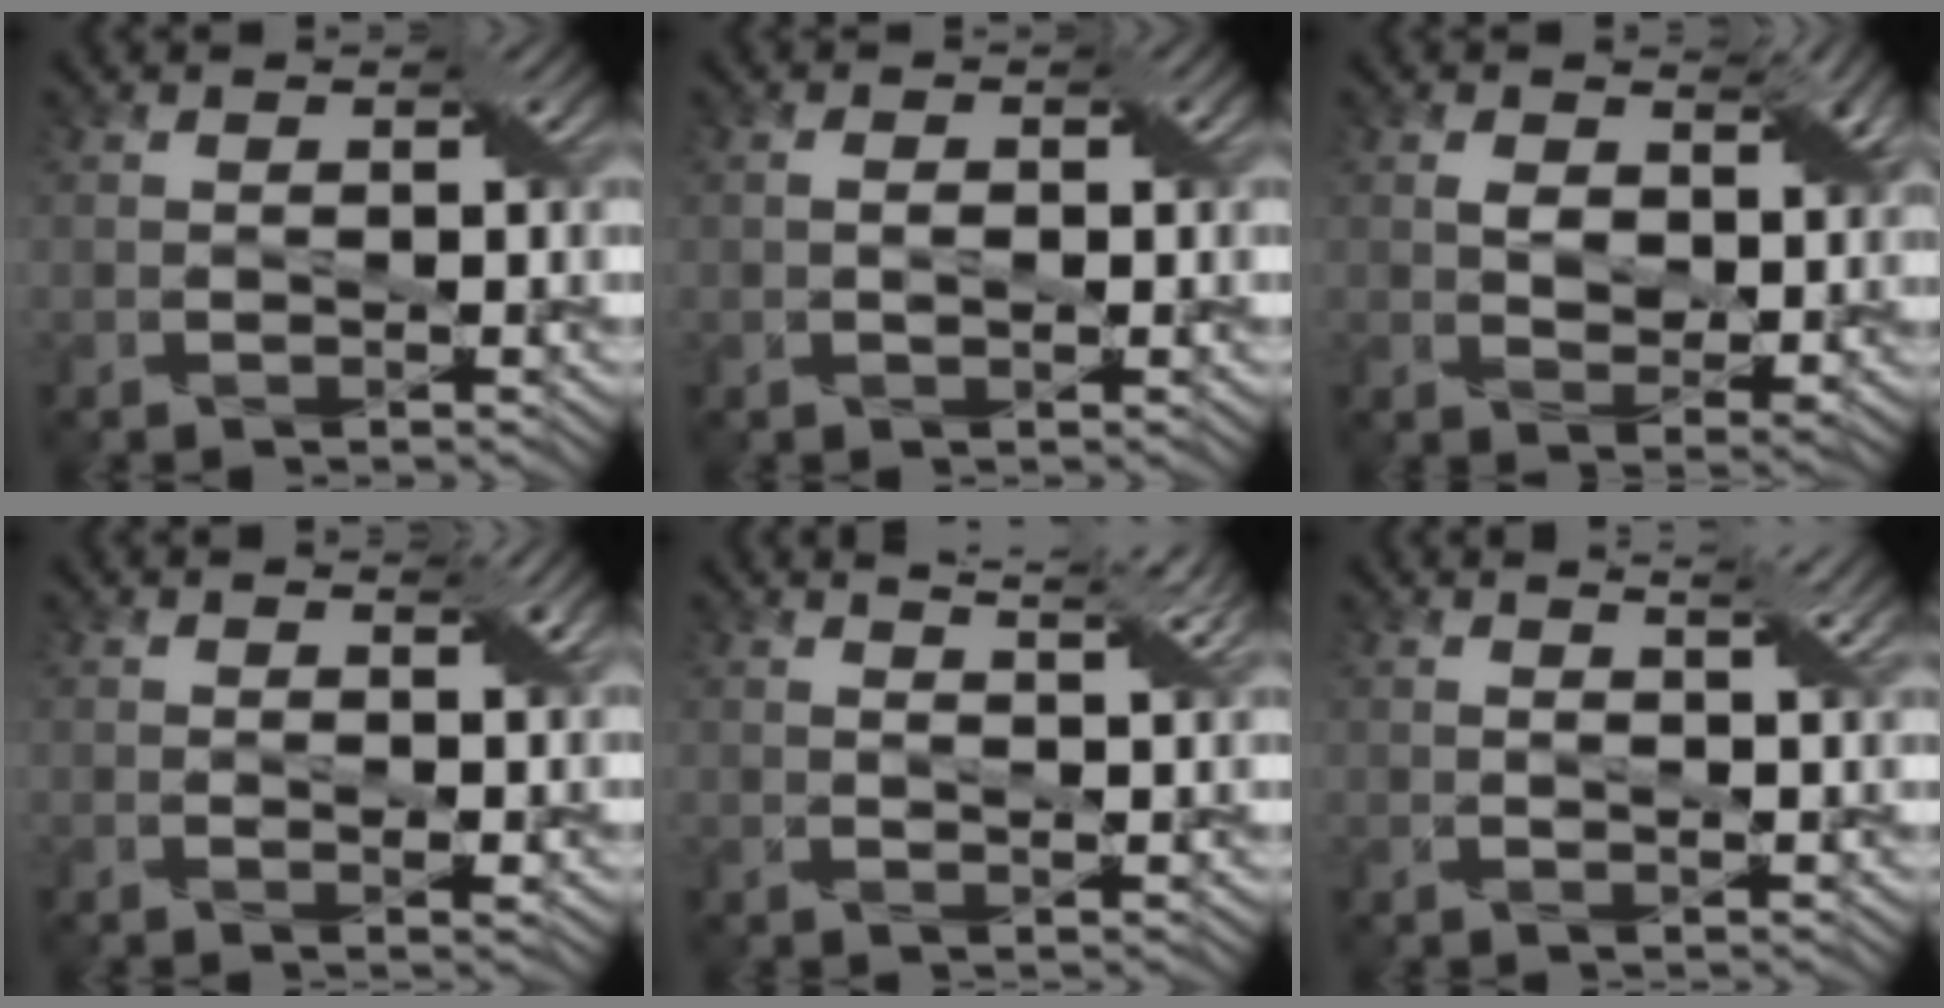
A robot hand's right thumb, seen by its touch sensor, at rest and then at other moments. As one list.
[{"total": 1.7, "force": [0.0, 1.0, 1.3], "torque": [-0.021, -0.001, 0.005]}, {"total": 5.9, "force": [2.3, 3.8, 3.9], "torque": [-0.074, -0.010, 0.038]}, {"total": 2.0, "force": [0.9, 0.6, 1.7], "torque": [-0.029, -0.003, 0.018]}, {"total": 6.1, "force": [4.4, 1.5, 4.1], "torque": [-0.061, 0.012, 0.049]}, {"total": 4.5, "force": [2.9, 1.1, 3.3], "torque": [-0.050, 0.008, 0.029]}]